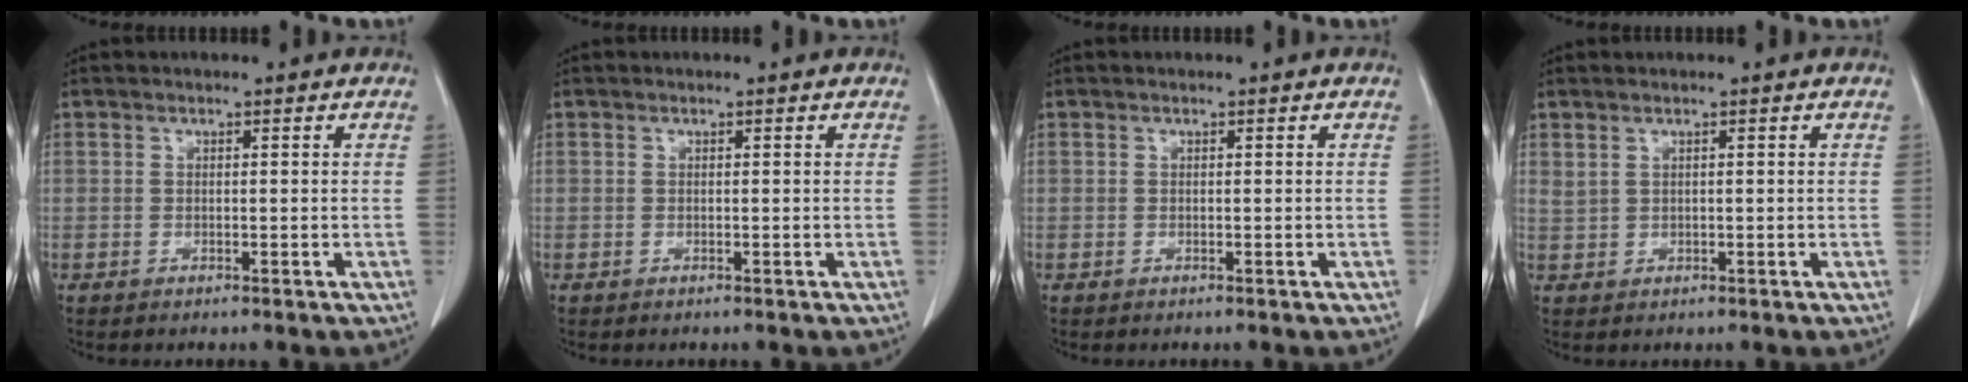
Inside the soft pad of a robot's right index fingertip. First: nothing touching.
{"total": 0.0}
{"total": 0.0}
{"total": 1.1, "force": [0.8, 0.5, 0.5], "torque": [-0.011, 0.006, 0.019]}